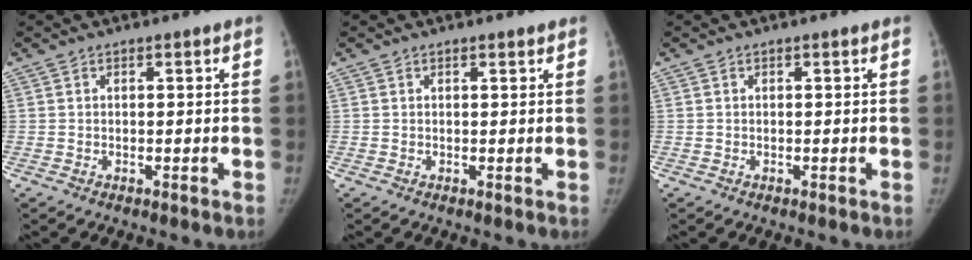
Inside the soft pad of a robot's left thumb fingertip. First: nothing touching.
{"total": 0.7, "force": [0.5, 0.1, 0.4], "torque": [-0.008, -0.004, 0.008]}
{"total": 0.0}